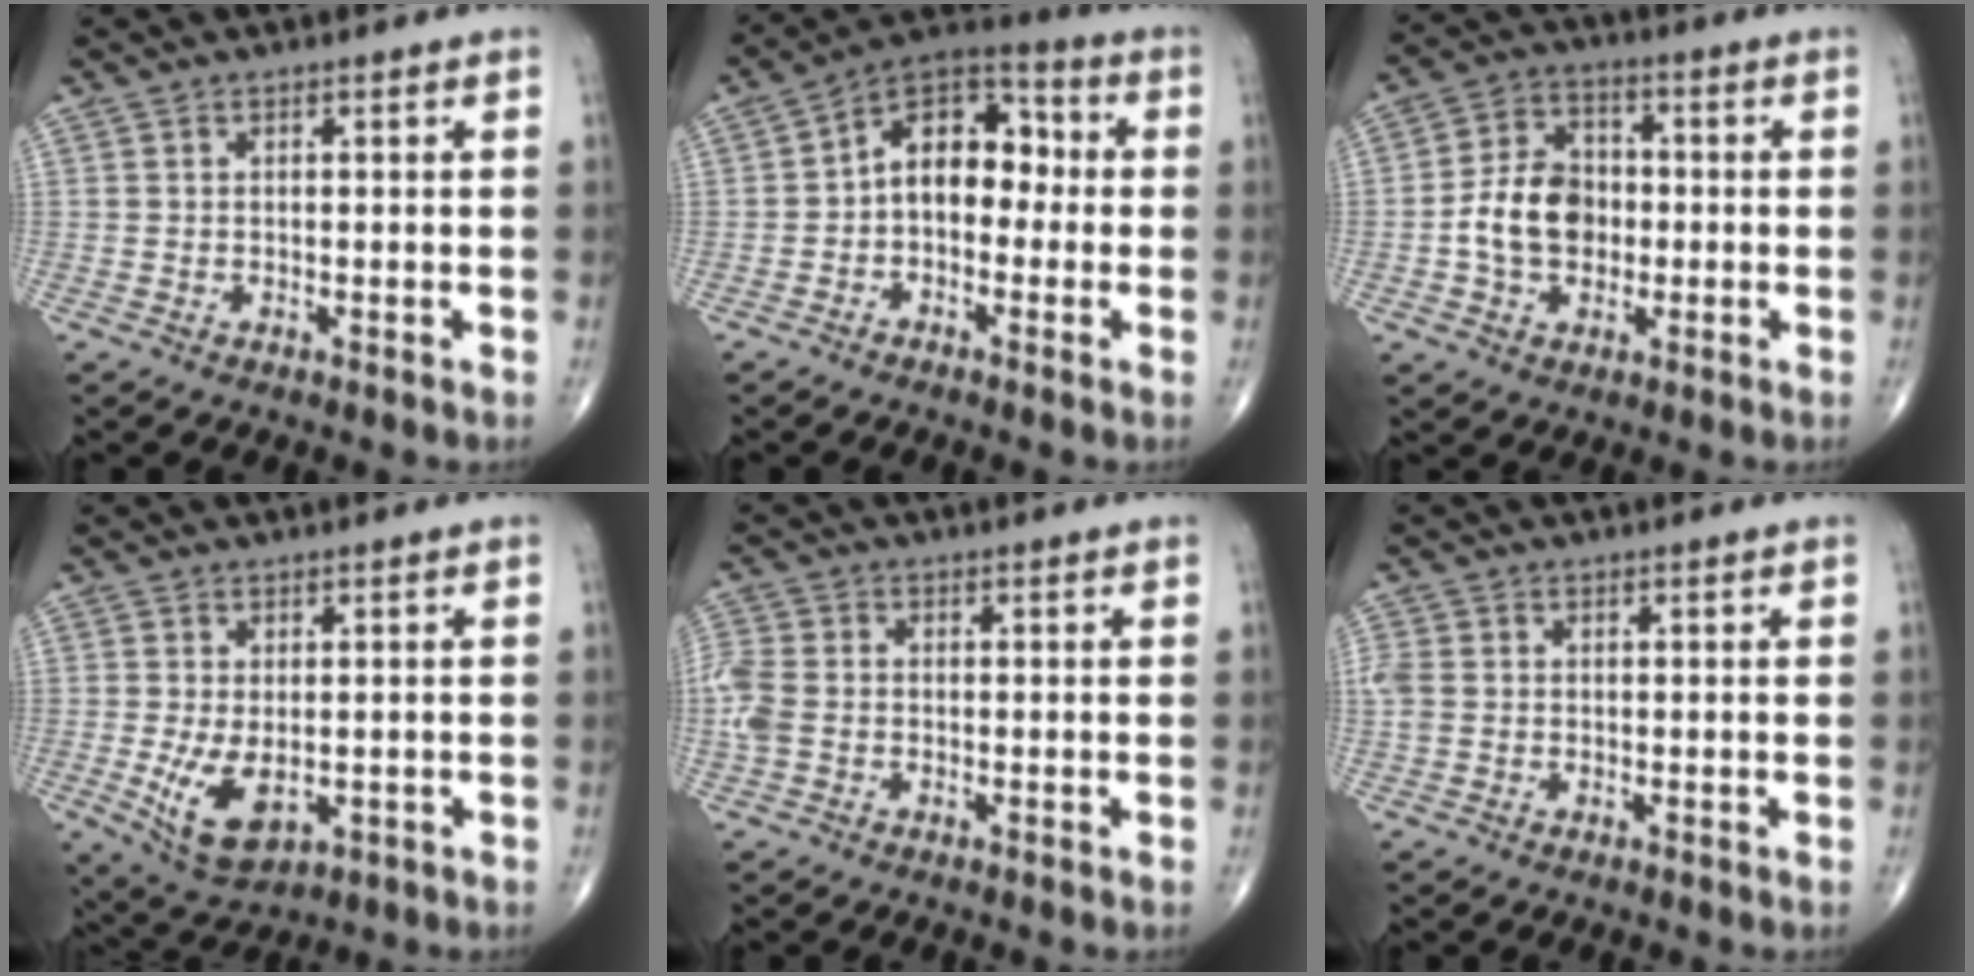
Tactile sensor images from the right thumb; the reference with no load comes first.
{"total": 11.3, "force": [-0.4, 7.6, 8.4], "torque": [-0.096, 0.042, -0.026]}
{"total": 10.6, "force": [-1.3, 7.9, 7.0], "torque": [-0.102, 0.025, -0.029]}
{"total": 8.1, "force": [-1.5, 4.6, 6.6], "torque": [-0.117, -0.016, -0.013]}
{"total": 5.2, "force": [-0.9, 3.7, 3.5], "torque": [-0.102, 0.007, -0.024]}
{"total": 2.7, "force": [-0.1, 2.2, 1.6], "torque": [-0.049, 0.005, -0.003]}